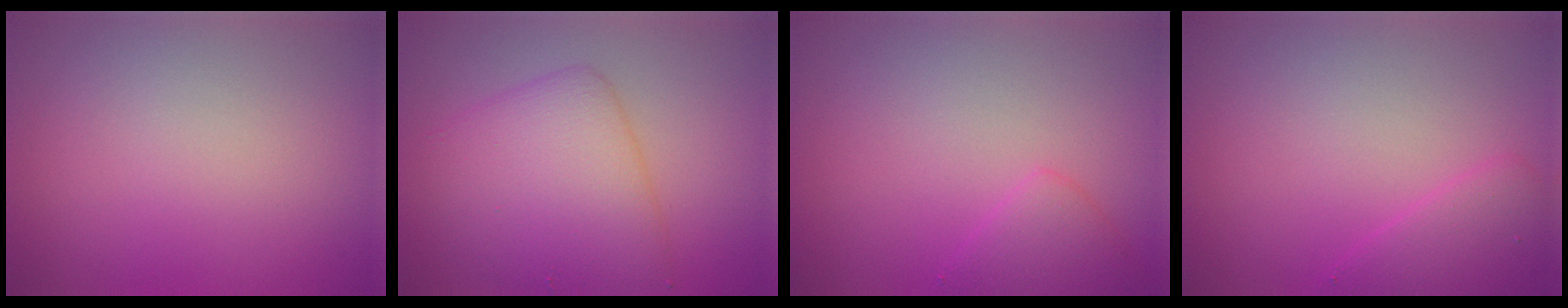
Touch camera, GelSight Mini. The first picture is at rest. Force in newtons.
{"total": 6.4, "press": 6.3, "slide": 0.2}
{"total": 2.2, "press": 2.2, "slide": 0.2}
{"total": 2.9, "press": 2.9, "slide": 0.2}